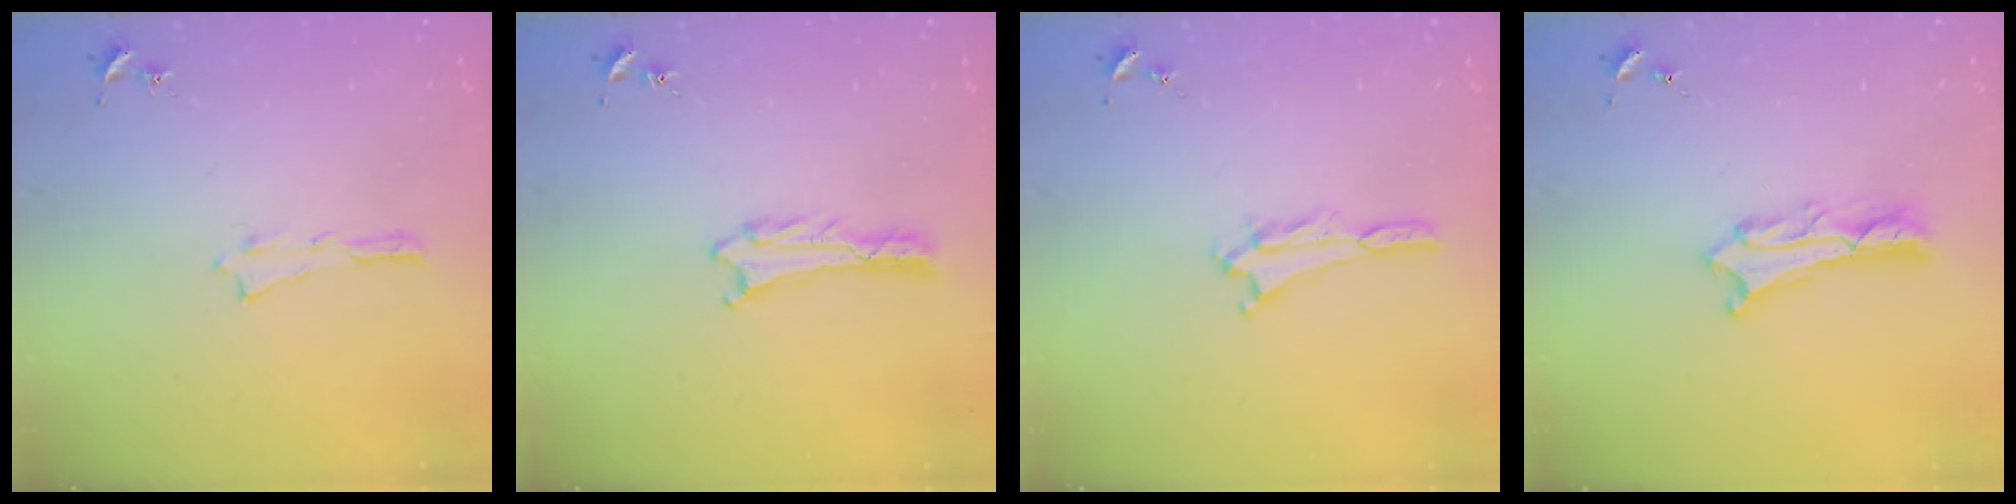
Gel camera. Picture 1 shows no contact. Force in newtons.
{"total": 1.0, "press": 1.0, "slide": 0.1}
{"total": 1.8, "press": 1.8, "slide": 0.1}
{"total": 2.6, "press": 2.6, "slide": 0.3}